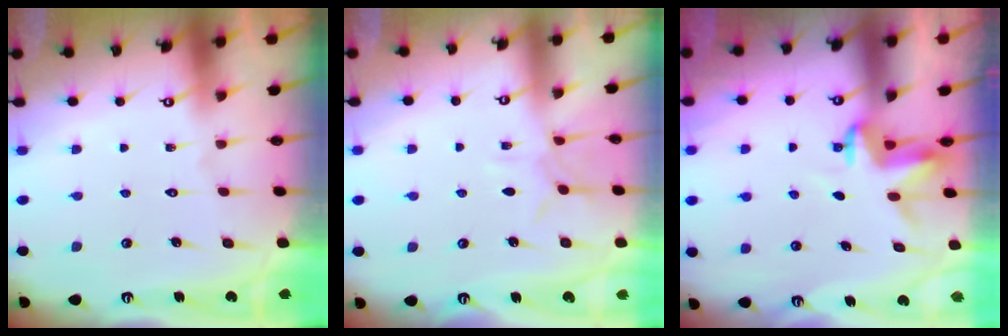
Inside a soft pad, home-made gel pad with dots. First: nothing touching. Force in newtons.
{"total": 5.3, "press": 5.3, "slide": 0.6}
{"total": 4.0, "press": 4.0, "slide": 0.3}